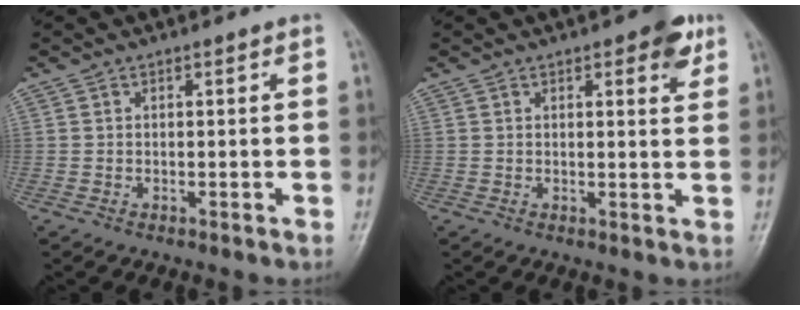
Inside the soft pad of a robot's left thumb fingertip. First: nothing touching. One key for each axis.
{"total": 4.9, "fx": 2.6, "fy": 1.8, "fz": 3.7, "tx": -0.033, "ty": -0.009, "tz": 0.026}